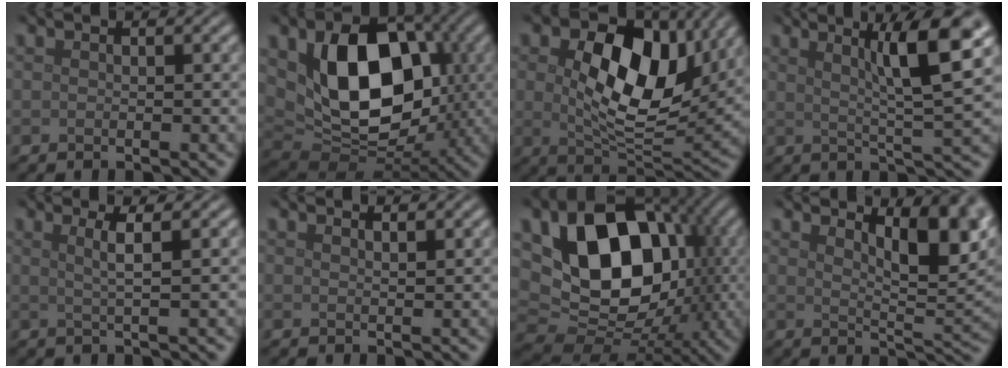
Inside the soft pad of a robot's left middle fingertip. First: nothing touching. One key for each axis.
{"total": 12.1, "fx": 1.7, "fy": 8.2, "fz": 8.7, "tx": -0.146, "ty": -0.019, "tz": 0.037}
{"total": 11.8, "fx": 2.8, "fy": 7.0, "fz": 9.1, "tx": -0.155, "ty": -0.010, "tz": 0.053}
{"total": 8.1, "fx": 3.4, "fy": 1.2, "fz": 7.3, "tx": -0.095, "ty": 0.011, "tz": 0.054}
{"total": 2.4, "fx": 0.8, "fy": 0.5, "fz": 2.2, "tx": -0.037, "ty": 0.003, "tz": 0.009}
{"total": 1.3, "fx": 1.1, "fy": 0.3, "fz": 0.6, "tx": -0.003, "ty": -0.001, "tz": 0.011}
{"total": 14.7, "fx": 1.9, "fy": 10.9, "fz": 9.8, "tx": -0.153, "ty": -0.004, "tz": 0.031}
{"total": 6.9, "fx": 3.6, "fy": 2.2, "fz": 5.4, "tx": -0.072, "ty": 0.000, "tz": 0.058}